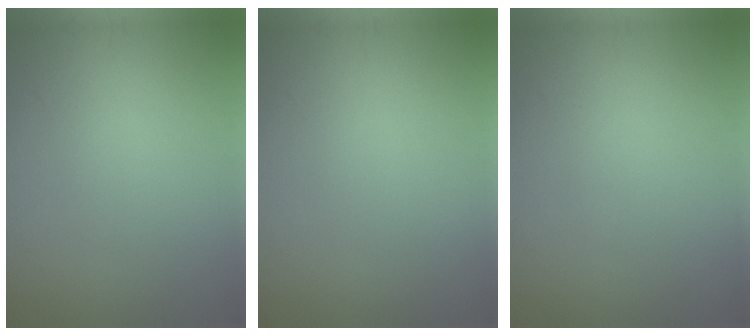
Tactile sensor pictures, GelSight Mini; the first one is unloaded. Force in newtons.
{"total": 0.0}
{"total": 0.0}